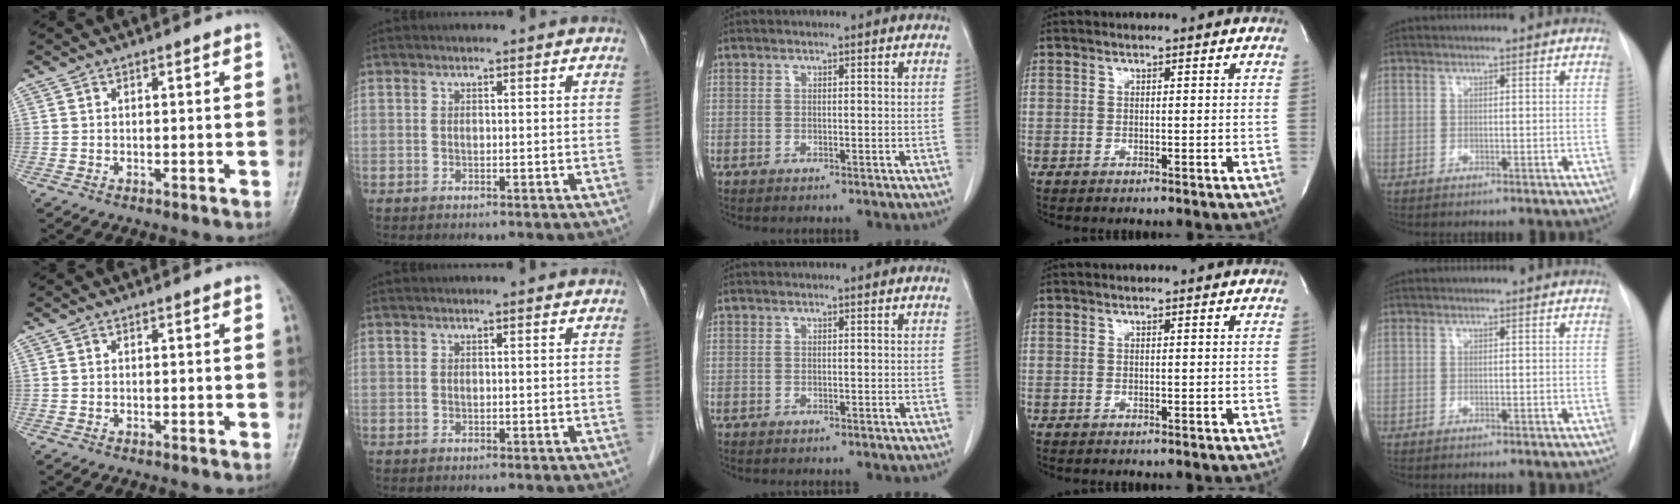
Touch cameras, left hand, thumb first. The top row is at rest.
{}